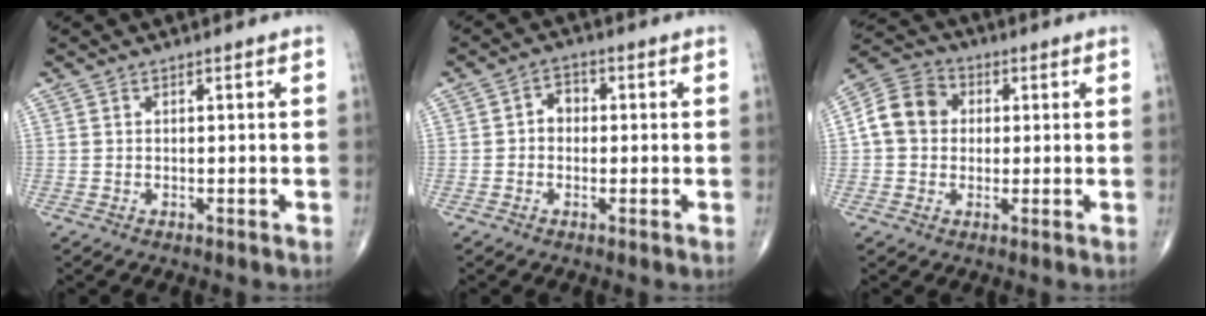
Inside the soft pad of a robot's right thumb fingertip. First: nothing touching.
{"total": 3.1, "force": [-0.1, 2.6, 1.8], "torque": [-0.014, 0.016, -0.011]}
{"total": 9.5, "force": [0.9, 7.9, 5.1], "torque": [-0.079, 0.022, 0.004]}